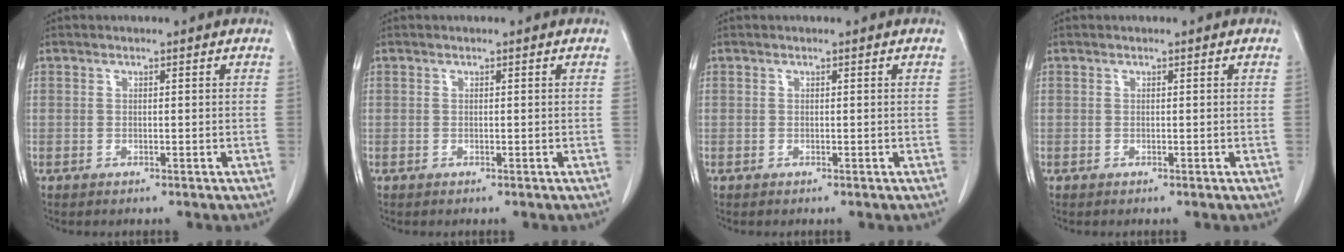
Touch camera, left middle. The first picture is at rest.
{"total": 0.0}
{"total": 0.0}
{"total": 0.0}